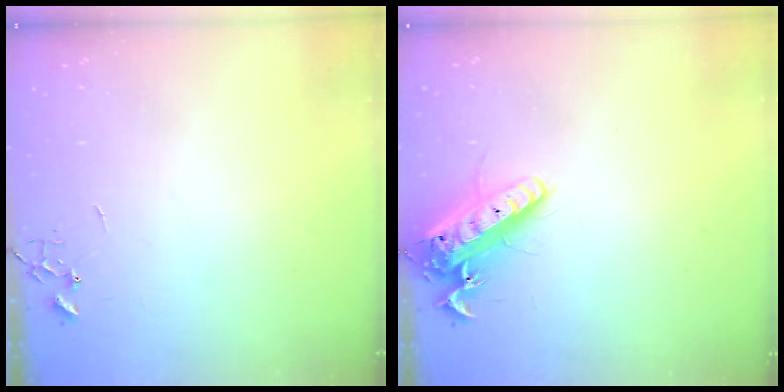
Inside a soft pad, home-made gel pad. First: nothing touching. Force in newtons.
{"total": 15.2, "press": 14.9, "slide": 3.0}